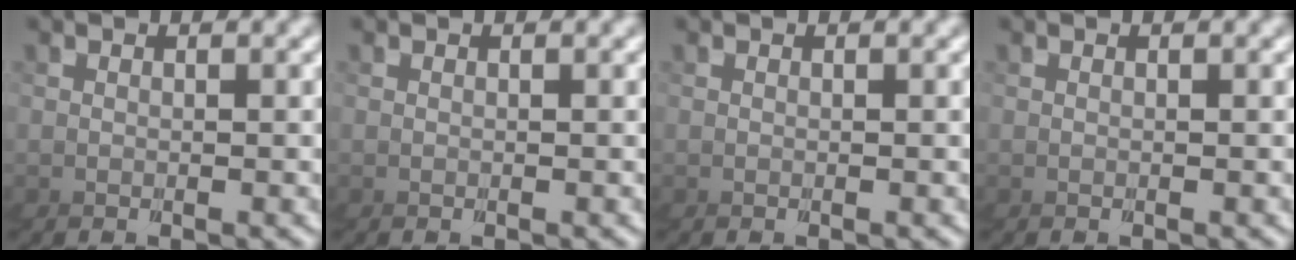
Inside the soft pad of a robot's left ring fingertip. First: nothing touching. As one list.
[{"total": 0.0}, {"total": 0.0}, {"total": 0.0}]